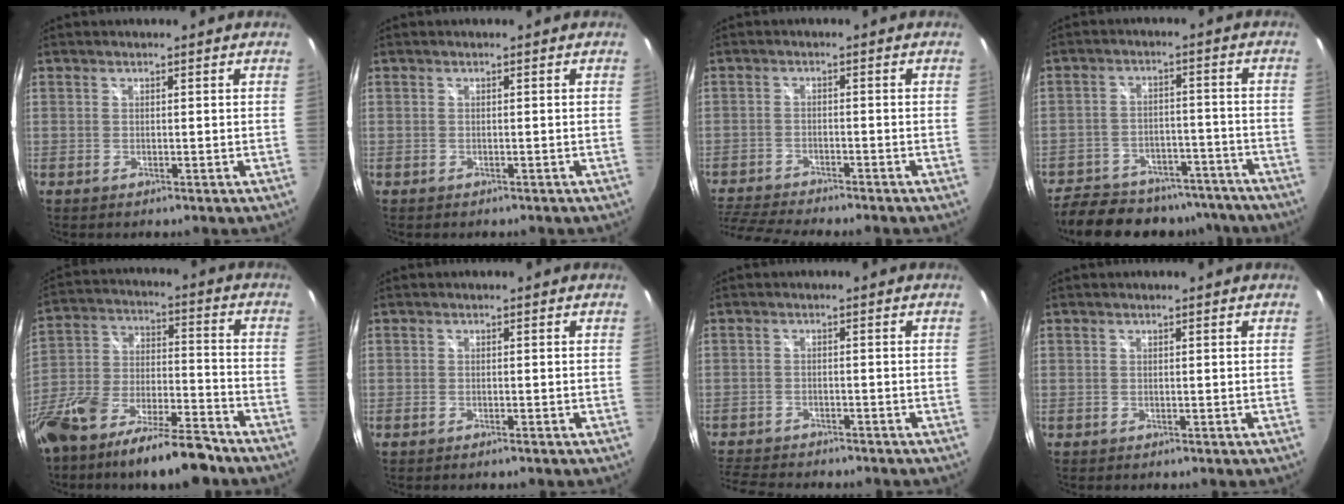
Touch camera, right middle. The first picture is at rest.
{"total": 0.7, "force": [-0.6, 0.3, 0.2], "torque": [-0.005, -0.001, -0.007]}
{"total": 9.8, "force": [-9.1, 0.8, 3.6], "torque": [-0.102, -0.021, -0.158]}
{"total": 18.8, "force": [-15.7, 7.7, 6.9], "torque": [-0.151, 0.012, -0.208]}
{"total": 18.5, "force": [-12.2, 6.6, 12.2], "torque": [-0.242, -0.019, -0.207]}
{"total": 0.8, "force": [-0.7, 0.1, 0.4], "torque": [-0.008, -0.001, -0.014]}
{"total": 8.7, "force": [-8.0, 2.1, 2.7], "torque": [-0.079, -0.014, -0.131]}
{"total": 0.0}